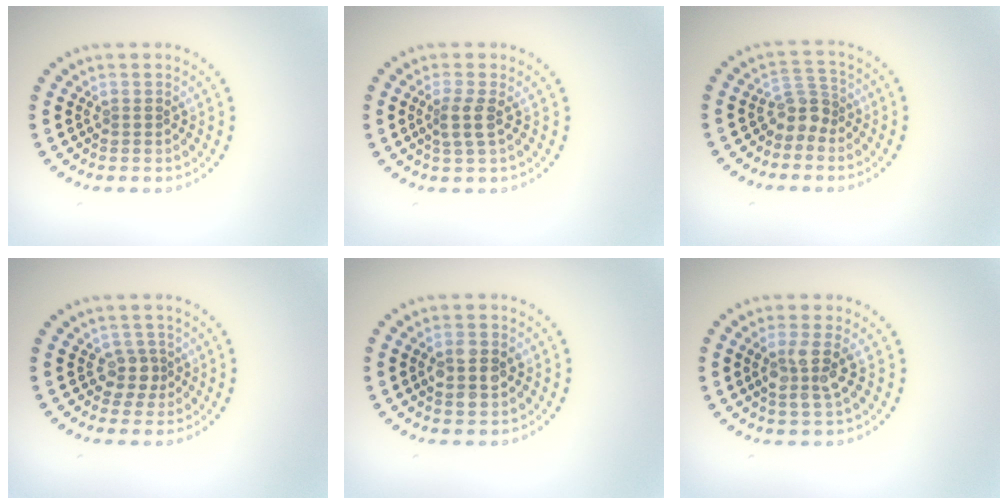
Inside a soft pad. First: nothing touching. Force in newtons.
{"total": 1.9, "press": 1.6, "slide": 1.0}
{"total": 2.5, "press": 1.8, "slide": 1.7}
{"total": 2.1, "press": 1.6, "slide": 1.3}
{"total": 2.8, "press": 2.8, "slide": 0.2}
{"total": 2.9, "press": 2.6, "slide": 1.2}